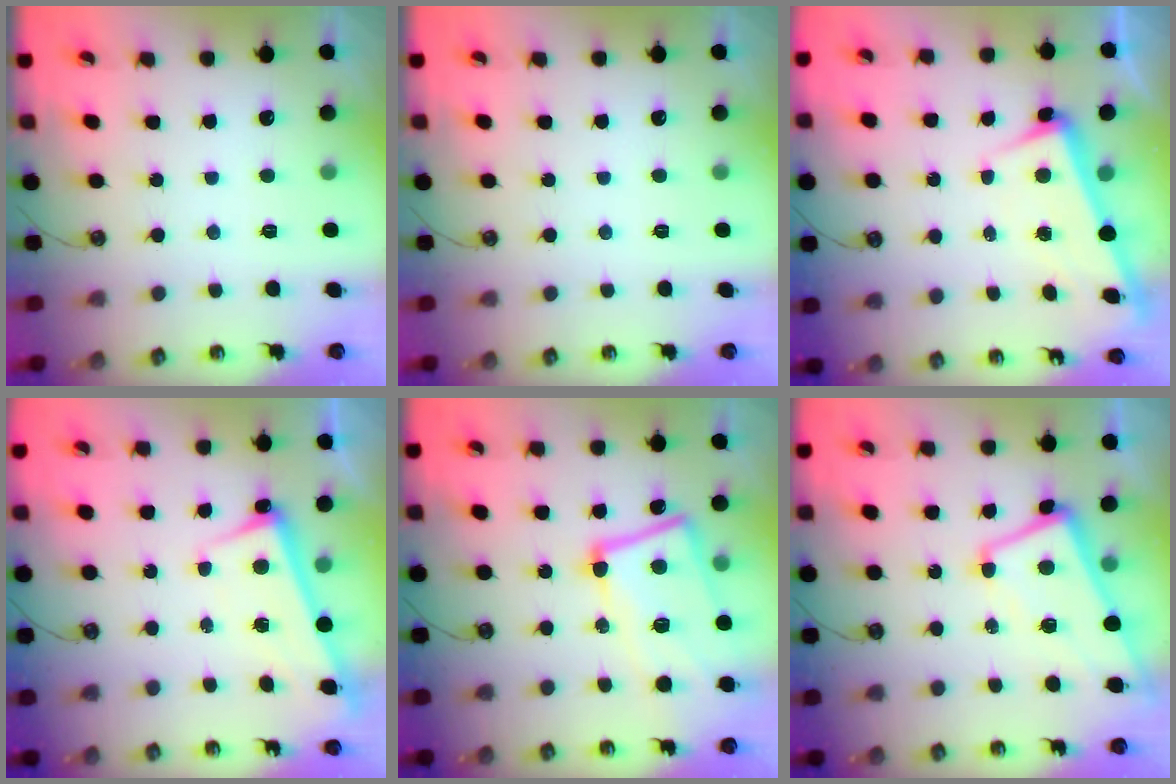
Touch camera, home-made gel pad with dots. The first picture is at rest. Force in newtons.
{"total": 0.0}
{"total": 3.0, "press": 2.8, "slide": 1.0}
{"total": 2.5, "press": 2.4, "slide": 0.7}
{"total": 11.5, "press": 11.2, "slide": 2.6}
{"total": 1.5, "press": 1.2, "slide": 0.8}